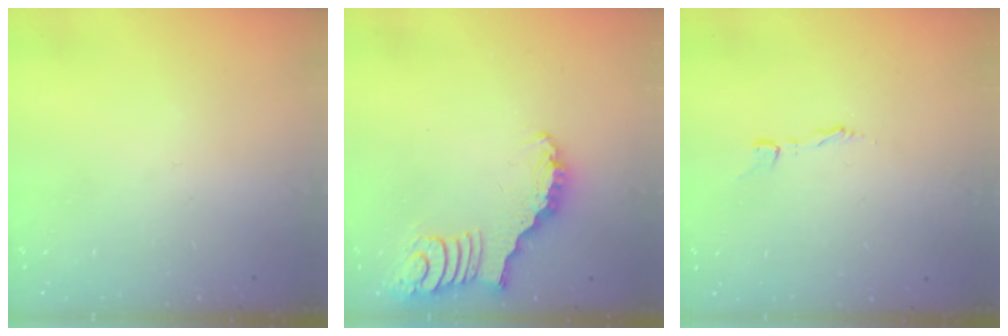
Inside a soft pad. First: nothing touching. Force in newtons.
{"total": 2.2, "press": 2.2, "slide": 0.0}
{"total": 2.9, "press": 2.9, "slide": 0.3}